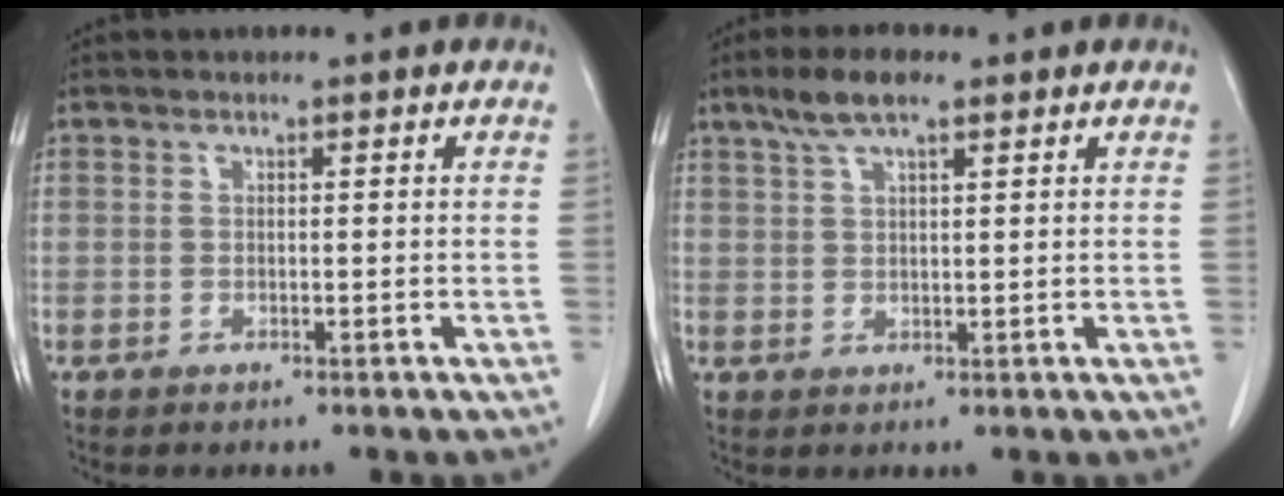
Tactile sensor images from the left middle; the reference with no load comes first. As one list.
[{"total": 5.1, "force": [3.4, 1.2, 3.6], "torque": [-0.077, 0.015, 0.063]}]